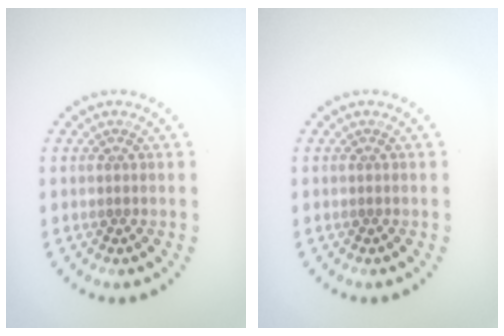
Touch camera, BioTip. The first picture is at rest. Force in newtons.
{"total": 0.0}